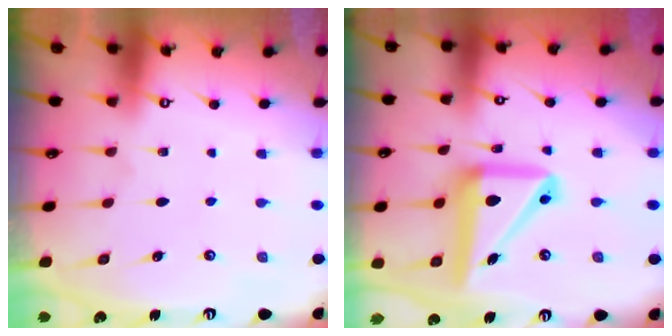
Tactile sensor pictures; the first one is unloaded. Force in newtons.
{"total": 14.8, "press": 14.6, "slide": 2.3}